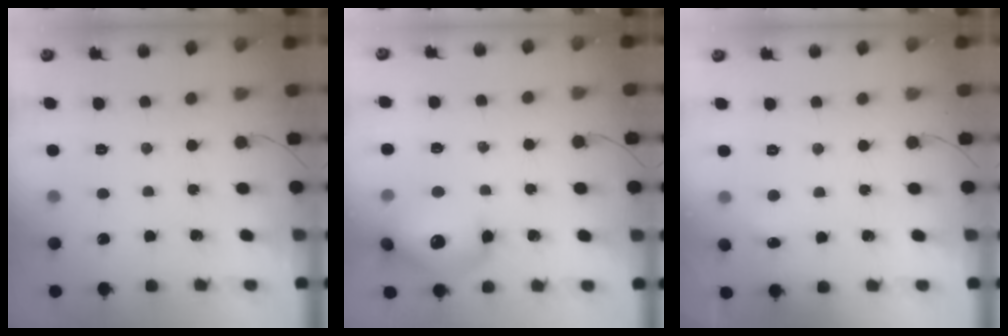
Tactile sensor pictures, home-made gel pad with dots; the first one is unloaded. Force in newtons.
{"total": 15.0, "press": 14.9, "slide": 1.6}
{"total": 5.2, "press": 4.9, "slide": 1.5}